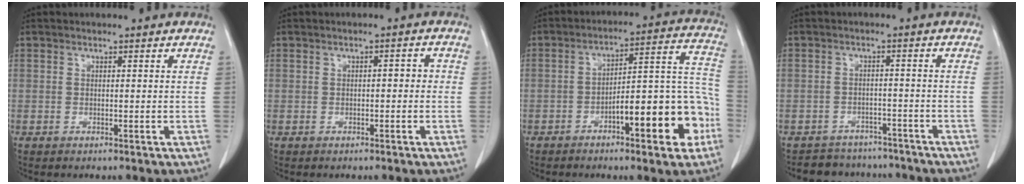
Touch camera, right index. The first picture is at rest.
{"total": 1.8, "force": [-0.2, 0.8, 1.6], "torque": [-0.022, 0.009, -0.001]}
{"total": 15.3, "force": [-6.3, 3.5, 13.5], "torque": [-0.178, 0.040, -0.085]}
{"total": 7.5, "force": [-6.7, 3.4, 0.0], "torque": [0.010, 0.018, -0.085]}